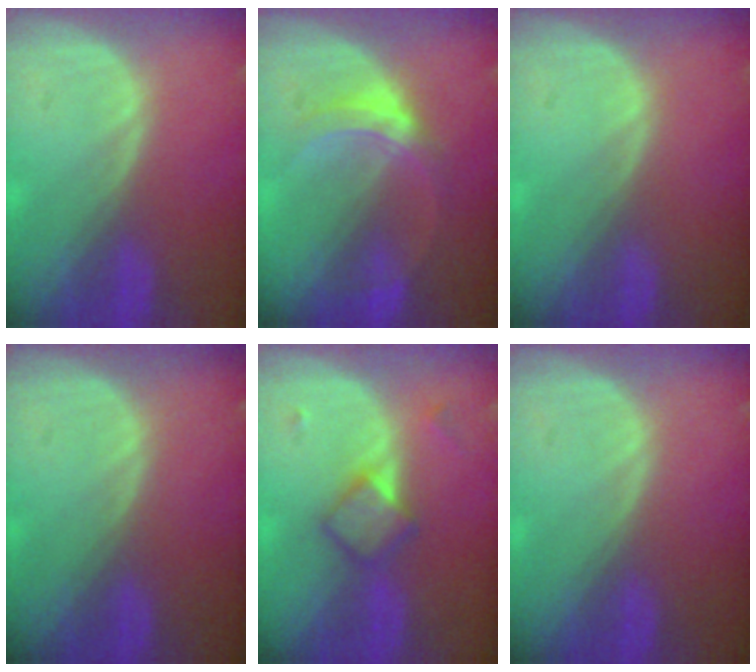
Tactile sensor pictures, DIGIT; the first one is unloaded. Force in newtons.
{"total": 5.2, "press": 5.0, "slide": 1.4}
{"total": 0.0}
{"total": 0.0}
{"total": 4.7, "press": 4.4, "slide": 1.6}
{"total": 0.0}